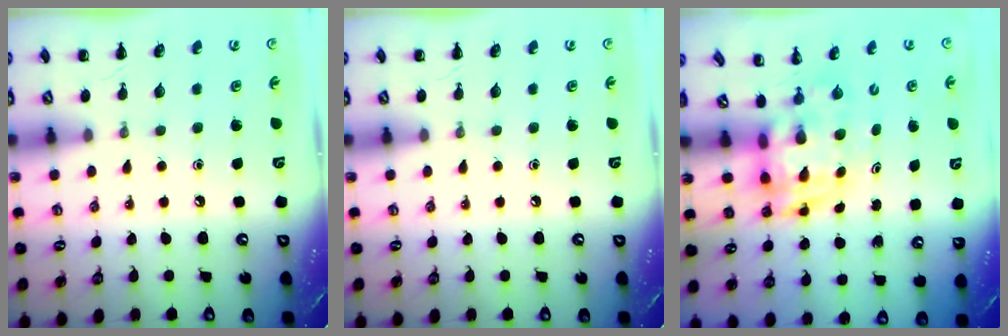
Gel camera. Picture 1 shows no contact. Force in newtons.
{"total": 0.0}
{"total": 3.8, "press": 3.7, "slide": 0.8}